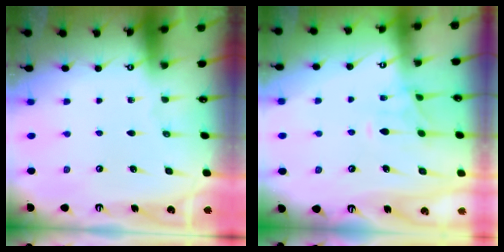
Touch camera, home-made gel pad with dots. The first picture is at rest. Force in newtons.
{"total": 1.6, "press": 1.3, "slide": 1.0}